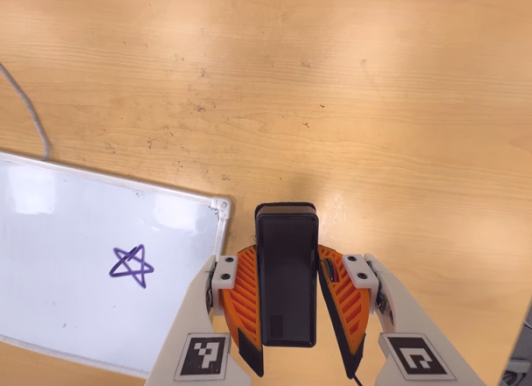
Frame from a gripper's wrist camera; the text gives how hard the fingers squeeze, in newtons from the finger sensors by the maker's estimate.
{"total": 5.0, "left": 3.8, "right": 6.3}